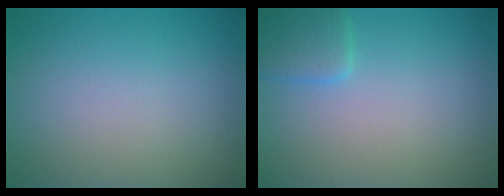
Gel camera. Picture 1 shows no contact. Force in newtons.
{"total": 2.1, "press": 2.1, "slide": 0.1}